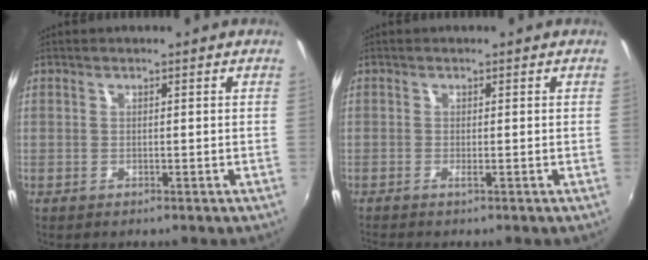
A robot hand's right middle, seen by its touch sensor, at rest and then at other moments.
{"total": 1.0, "force": [-0.7, -0.3, 0.7], "torque": [-0.016, -0.001, -0.016]}